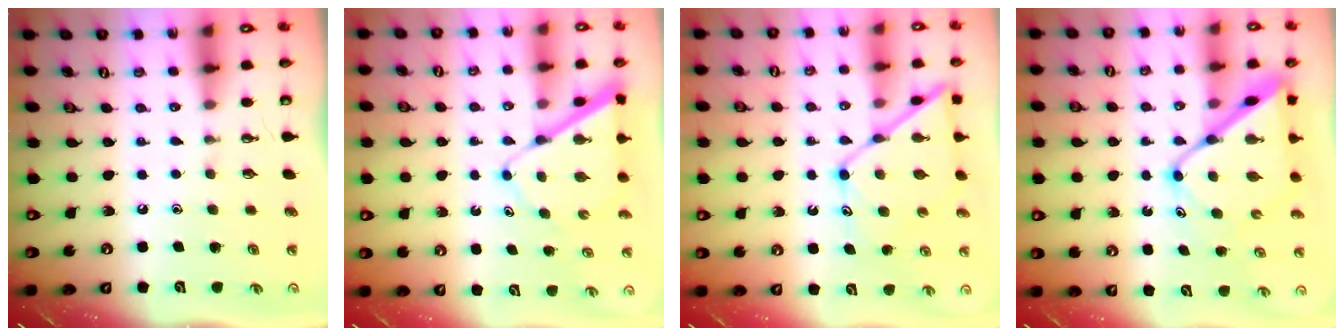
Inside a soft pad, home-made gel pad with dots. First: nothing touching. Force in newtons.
{"total": 7.8, "press": 7.8, "slide": 0.8}
{"total": 13.8, "press": 13.8, "slide": 1.2}
{"total": 13.8, "press": 13.7, "slide": 1.4}